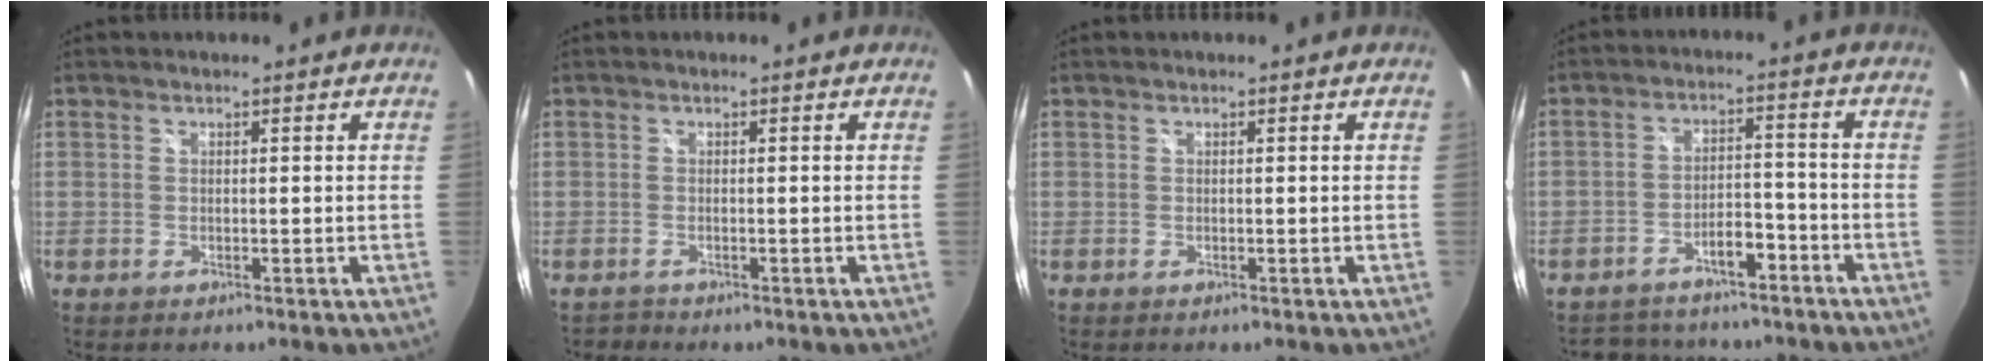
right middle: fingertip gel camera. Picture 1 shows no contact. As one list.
[{"total": 0.6, "force": [-0.6, 0.1, 0.1], "torque": [-0.001, -0.001, -0.013]}, {"total": 0.0}, {"total": 11.4, "force": [-9.2, 4.9, 4.5], "torque": [-0.093, 0.030, -0.121]}]